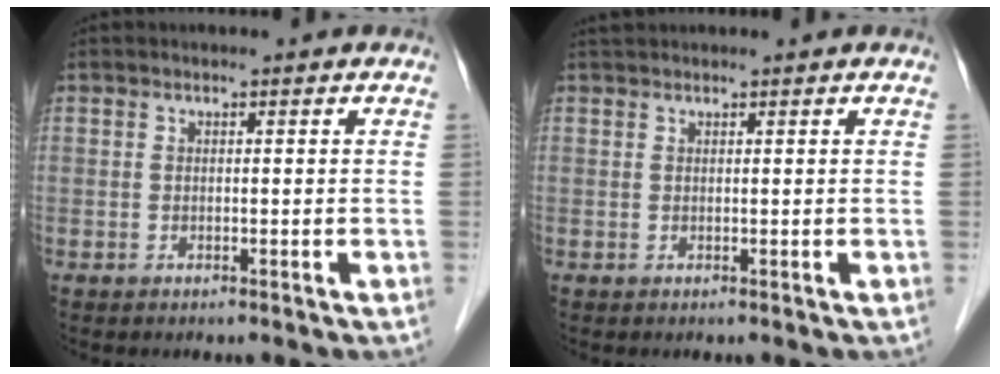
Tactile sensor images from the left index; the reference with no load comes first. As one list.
[{"total": 1.1, "force": [1.1, -0.1, 0.3], "torque": [-0.008, 0.014, 0.027]}]